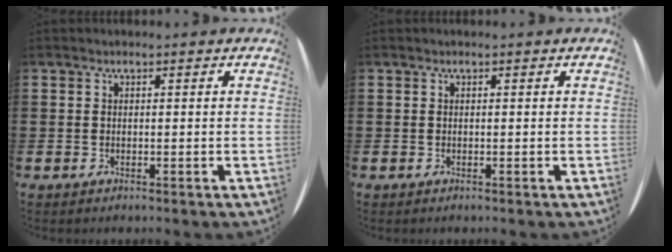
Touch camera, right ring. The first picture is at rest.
{"total": 0.0}